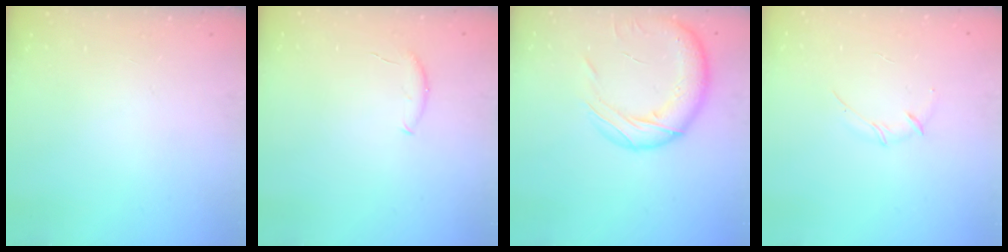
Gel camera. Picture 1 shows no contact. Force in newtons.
{"total": 5.3, "press": 5.2, "slide": 0.6}
{"total": 17.5, "press": 17.1, "slide": 3.9}
{"total": 3.0, "press": 2.9, "slide": 0.8}